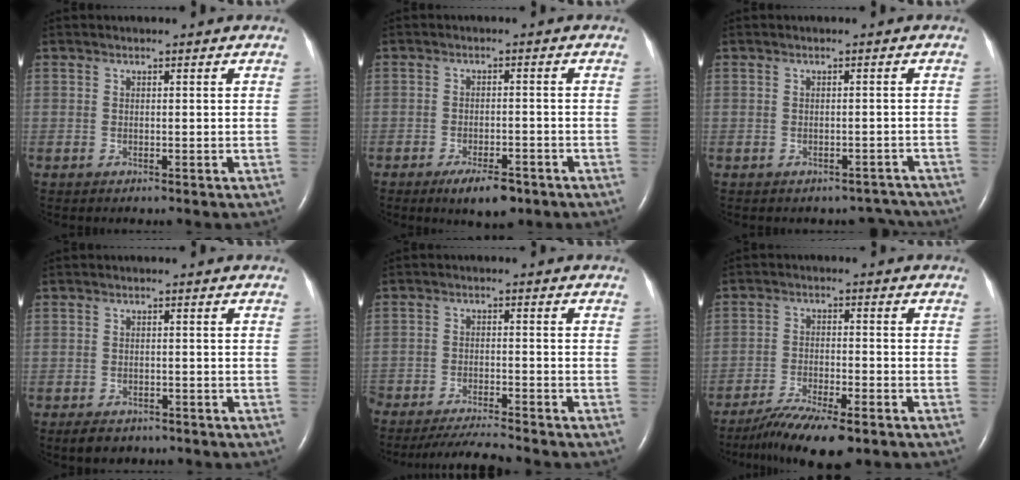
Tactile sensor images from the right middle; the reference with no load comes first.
{"total": 5.4, "force": [-3.6, 1.7, 3.7], "torque": [-0.065, -0.006, -0.052]}
{"total": 4.0, "force": [-3.6, 1.8, -0.2], "torque": [0.011, 0.013, -0.034]}
{"total": 3.8, "force": [-2.9, 2.0, 1.5], "torque": [-0.027, -0.002, -0.036]}
{"total": 7.5, "force": [-7.1, -0.6, 2.3], "torque": [-0.034, -0.018, -0.124]}
{"total": 10.0, "force": [-7.6, 1.4, 6.3], "torque": [-0.111, -0.025, -0.125]}